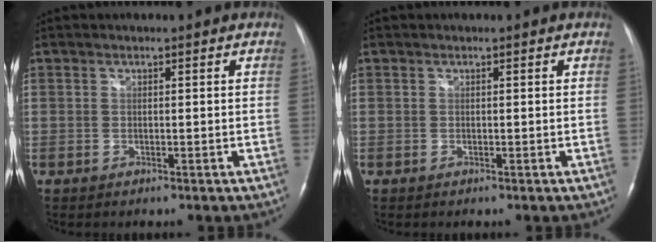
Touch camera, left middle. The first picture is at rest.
{"total": 0.0}